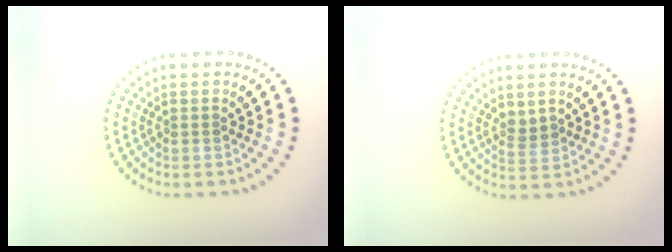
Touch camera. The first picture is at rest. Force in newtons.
{"total": 1.1, "press": 1.0, "slide": 0.5}